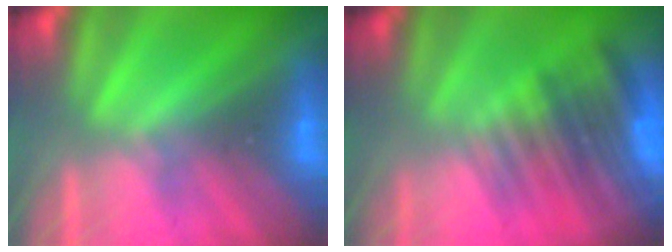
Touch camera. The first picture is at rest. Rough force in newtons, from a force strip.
{"total": 6.9}